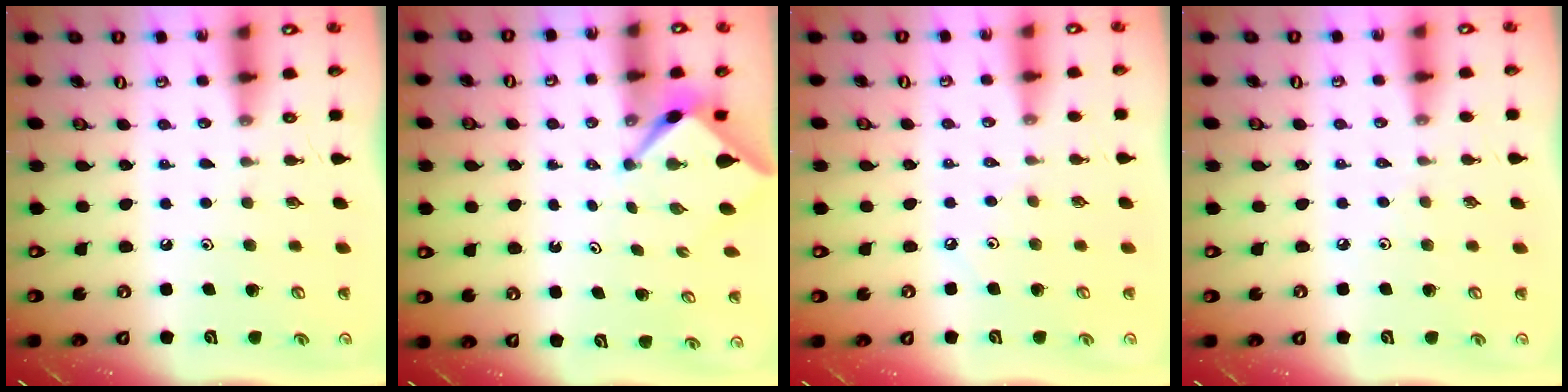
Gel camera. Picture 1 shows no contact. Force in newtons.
{"total": 2.5, "press": 2.5, "slide": 0.3}
{"total": 2.3, "press": 2.3, "slide": 0.5}
{"total": 2.2, "press": 2.1, "slide": 0.5}